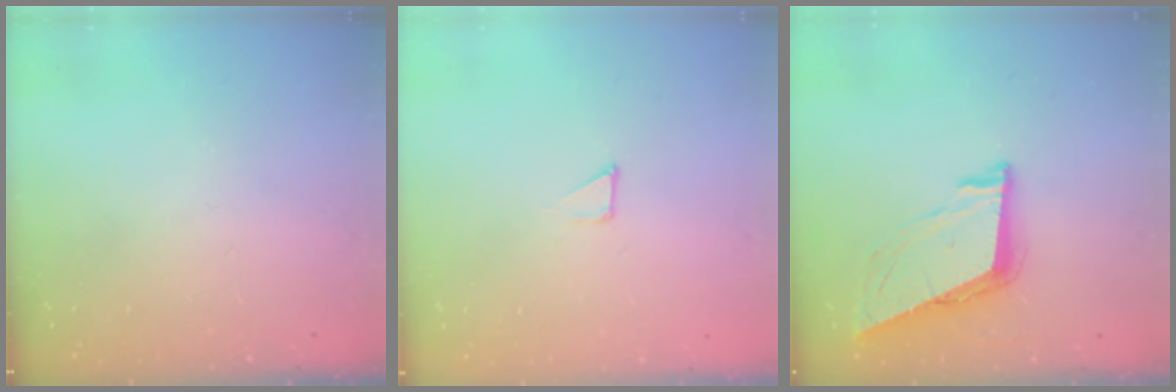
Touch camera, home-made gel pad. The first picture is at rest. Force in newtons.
{"total": 1.2, "press": 1.2, "slide": 0.0}
{"total": 8.9, "press": 8.5, "slide": 2.7}